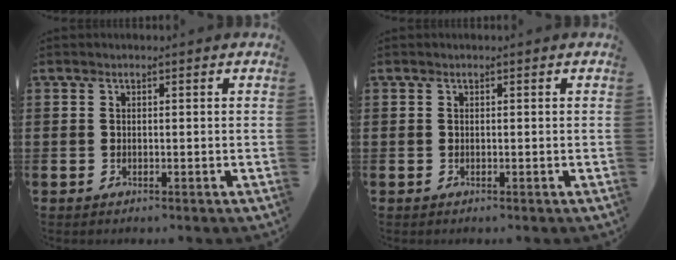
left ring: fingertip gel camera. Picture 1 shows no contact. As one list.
[{"total": 0.0}]